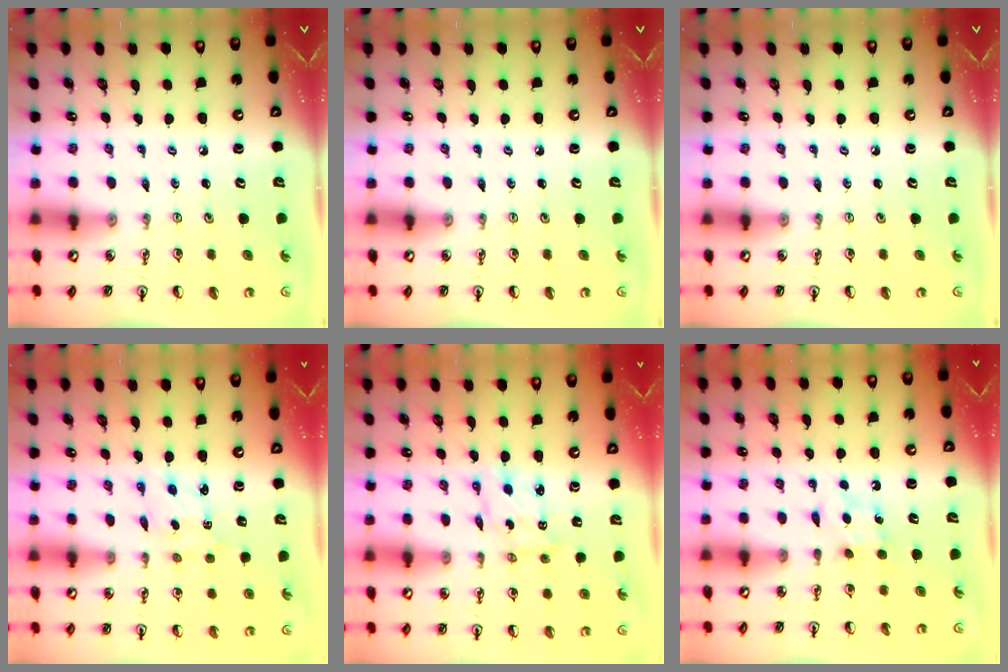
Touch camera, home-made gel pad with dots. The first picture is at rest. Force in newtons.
{"total": 0.0}
{"total": 0.0}
{"total": 2.3, "press": 2.3, "slide": 0.5}
{"total": 2.4, "press": 2.4, "slide": 0.1}
{"total": 5.3, "press": 5.2, "slide": 0.7}